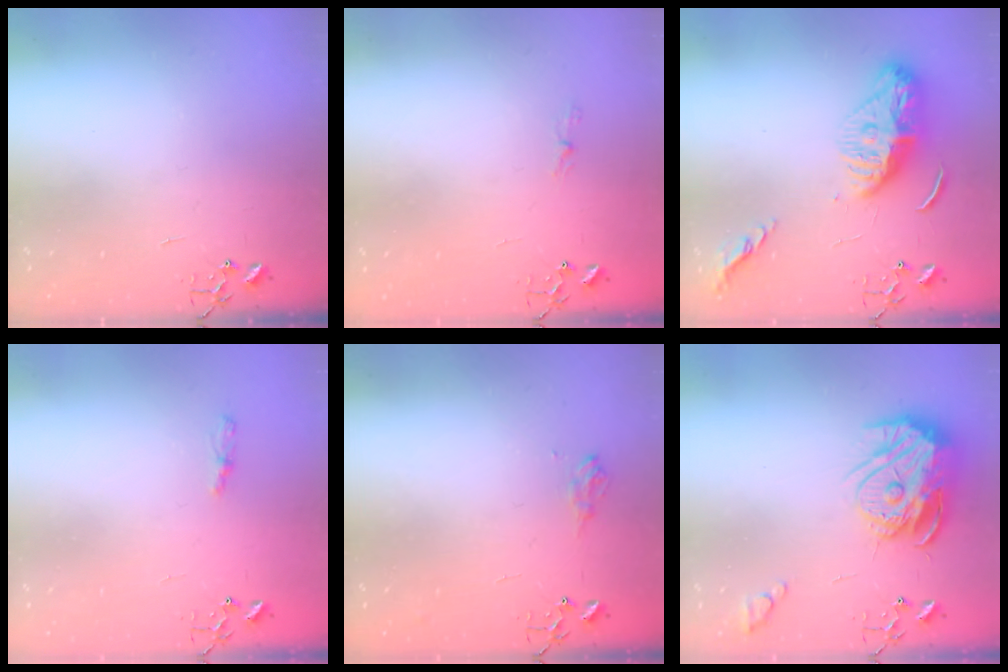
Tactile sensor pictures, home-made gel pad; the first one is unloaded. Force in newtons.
{"total": 3.5, "press": 3.5, "slide": 0.3}
{"total": 12.4, "press": 12.3, "slide": 0.8}
{"total": 4.2, "press": 4.1, "slide": 0.5}
{"total": 8.0, "press": 8.0, "slide": 1.0}
{"total": 16.3, "press": 16.2, "slide": 1.6}